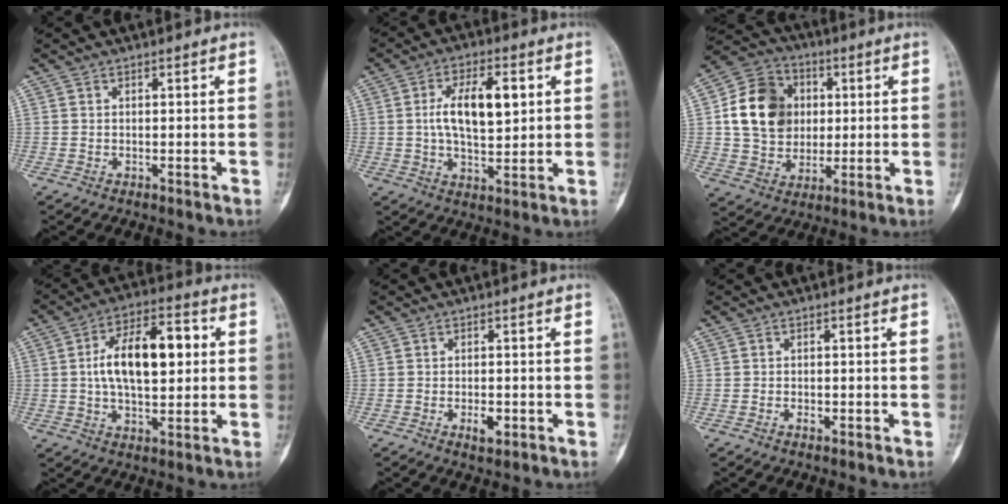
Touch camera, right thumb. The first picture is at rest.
{"total": 11.3, "force": [2.1, 5.3, 9.8], "torque": [-0.158, 0.000, 0.036]}
{"total": 15.3, "force": [2.2, 12.6, 8.4], "torque": [-0.123, 0.008, 0.040]}
{"total": 15.3, "force": [1.8, 7.7, 13.2], "torque": [-0.203, 0.018, 0.025]}
{"total": 3.0, "force": [-1.1, 1.4, 2.3], "torque": [-0.036, 0.001, -0.015]}
{"total": 1.3, "force": [-0.7, 0.8, 0.9], "torque": [-0.015, 0.004, -0.012]}